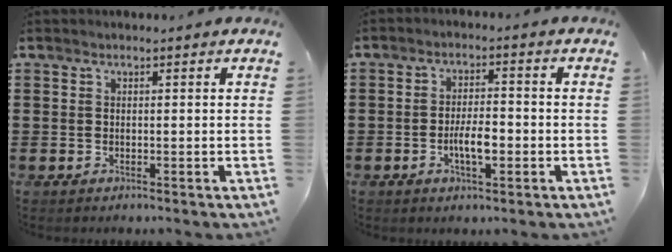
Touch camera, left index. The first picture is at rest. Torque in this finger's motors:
{"motor_torque": [0.23, 0.07, 0.20, 0.09]}